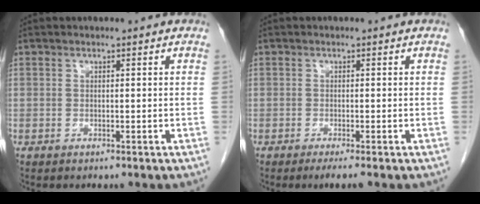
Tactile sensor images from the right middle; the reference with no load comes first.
{"total": 1.6, "force": [-1.2, -0.4, 1.1], "torque": [-0.020, -0.005, -0.022]}